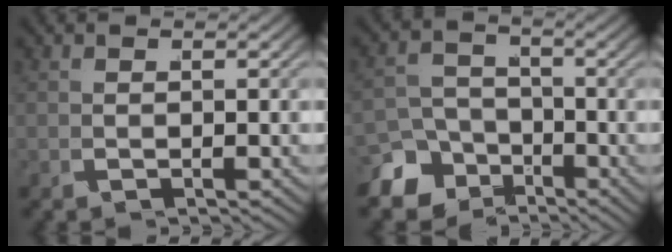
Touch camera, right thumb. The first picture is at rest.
{"total": 7.6, "force": [-4.0, 5.7, 3.0], "torque": [-0.028, -0.022, -0.065]}